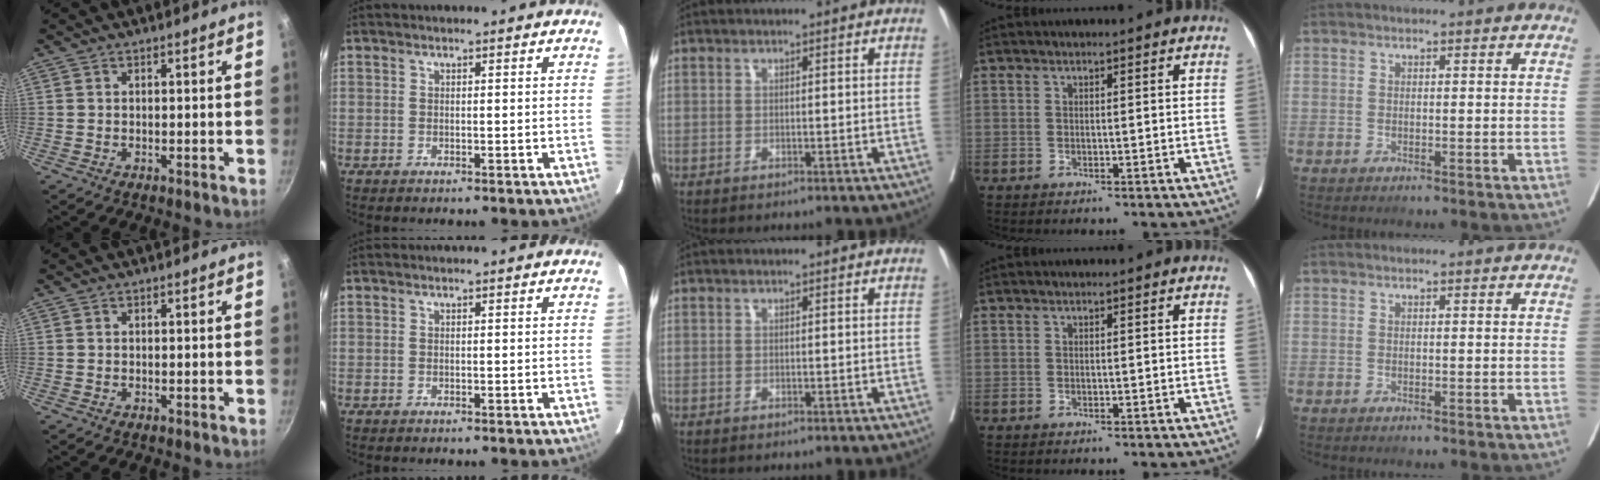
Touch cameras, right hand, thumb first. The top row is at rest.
{}